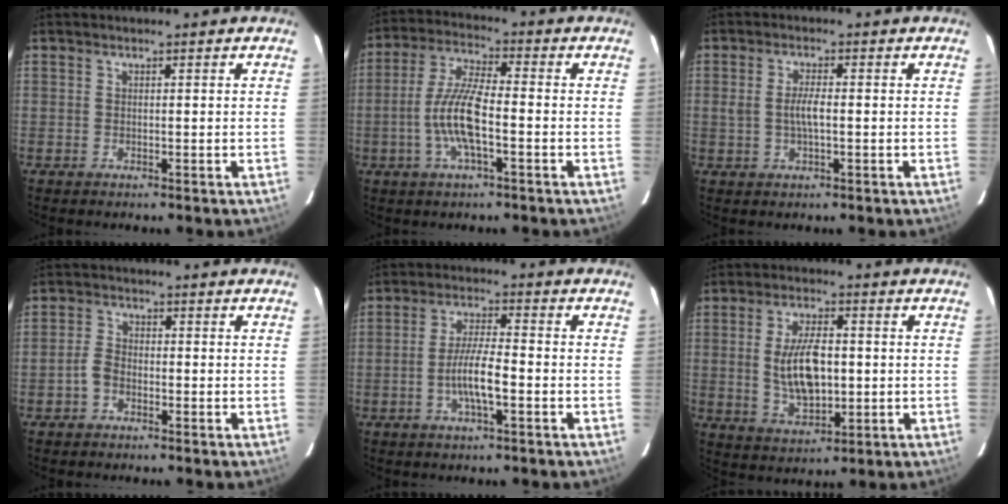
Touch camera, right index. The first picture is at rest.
{"total": 9.9, "force": [-2.7, 2.1, 9.2], "torque": [-0.192, 0.003, -0.056]}
{"total": 3.6, "force": [-0.3, 1.0, 3.4], "torque": [-0.066, 0.002, -0.003]}
{"total": 2.8, "force": [-1.7, 1.8, 1.4], "torque": [-0.034, 0.007, -0.036]}
{"total": 6.6, "force": [-2.3, 1.0, 6.1], "torque": [-0.120, 0.002, -0.044]}
{"total": 10.4, "force": [-0.1, 5.0, 9.1], "torque": [-0.176, -0.001, 0.006]}